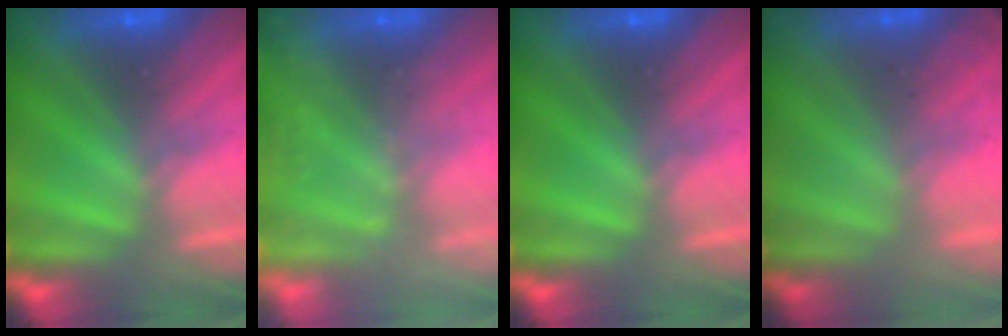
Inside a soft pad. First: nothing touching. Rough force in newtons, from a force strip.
{"total": 7.6}
{"total": 0.0}
{"total": 2.0}